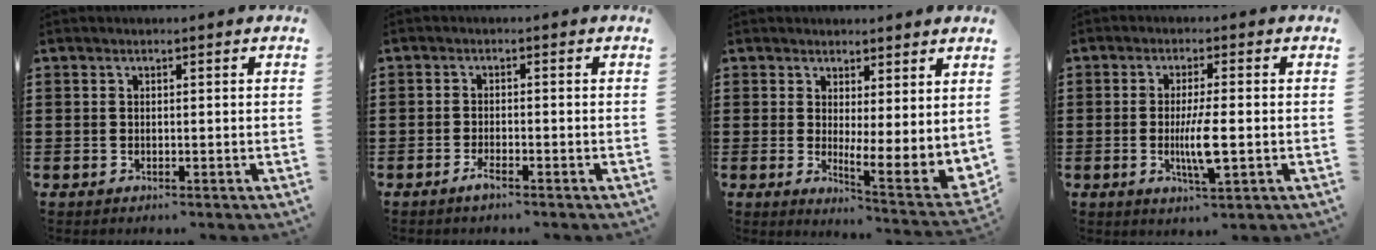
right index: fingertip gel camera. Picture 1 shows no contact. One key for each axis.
{"total": 1.9, "fx": -1.4, "fy": 0.2, "fz": 1.3, "tx": -0.029, "ty": -0.005, "tz": -0.027}
{"total": 2.7, "fx": 1.4, "fy": 0.4, "fz": 2.3, "tx": -0.048, "ty": -0.028, "tz": 0.022}
{"total": 5.6, "fx": -0.9, "fy": 0.8, "fz": 5.5, "tx": -0.108, "ty": -0.011, "tz": -0.021}